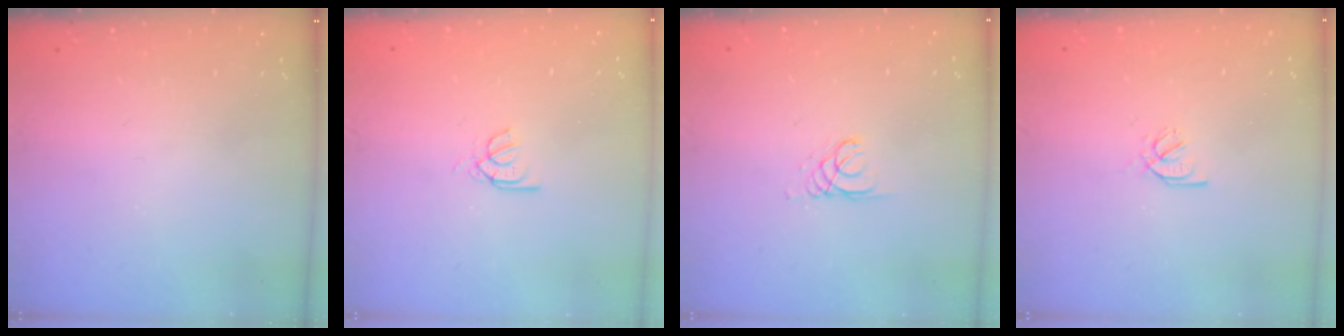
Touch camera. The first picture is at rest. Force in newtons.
{"total": 2.6, "press": 2.6, "slide": 0.2}
{"total": 1.1, "press": 1.1, "slide": 0.1}
{"total": 2.2, "press": 2.2, "slide": 0.0}